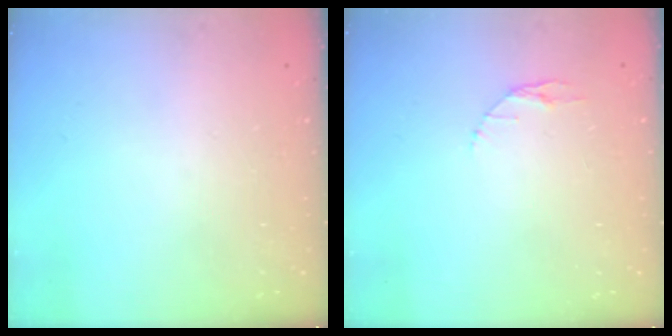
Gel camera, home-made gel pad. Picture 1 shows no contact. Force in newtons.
{"total": 2.9, "press": 2.9, "slide": 0.4}